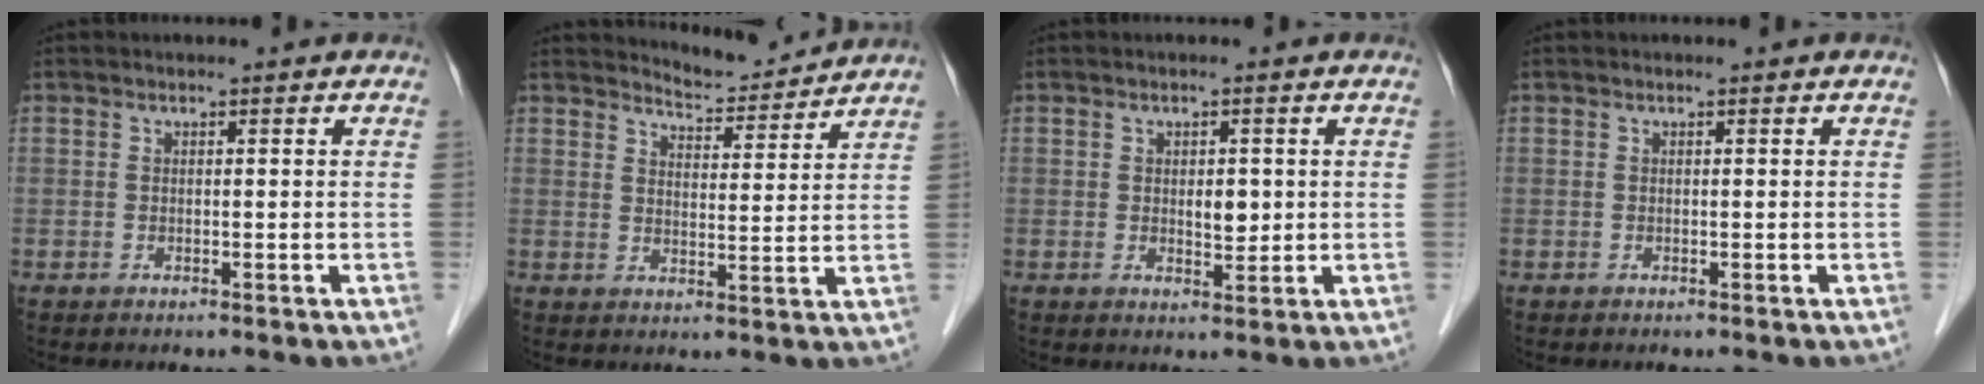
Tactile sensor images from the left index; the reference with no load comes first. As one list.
[{"total": 5.9, "force": [5.9, -0.1, -0.4], "torque": [-0.006, -0.009, 0.086]}, {"total": 2.6, "force": [0.3, 1.4, 2.2], "torque": [-0.033, -0.002, 0.008]}, {"total": 0.0}]